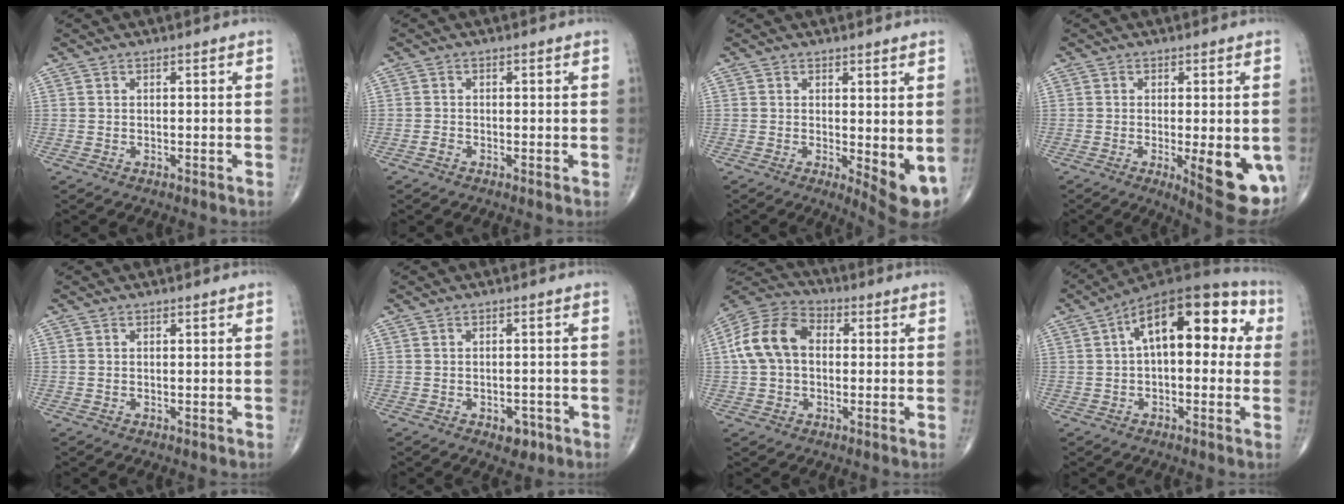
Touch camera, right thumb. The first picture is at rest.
{"total": 0.8, "force": [-0.5, 0.4, 0.5], "torque": [-0.007, -0.001, -0.013]}
{"total": 6.8, "force": [-0.3, 2.4, 6.3], "torque": [-0.079, -0.017, 0.001]}
{"total": 12.3, "force": [-3.2, 3.8, 11.3], "torque": [-0.135, -0.022, -0.032]}
{"total": 0.0}
{"total": 3.1, "force": [-1.5, 2.0, 1.8], "torque": [-0.009, 0.003, -0.016]}
{"total": 12.4, "force": [1.0, 8.9, 8.6], "torque": [-0.162, 0.033, 0.008]}
{"total": 18.2, "force": [3.9, 8.9, 15.4], "torque": [-0.195, 0.042, 0.048]}